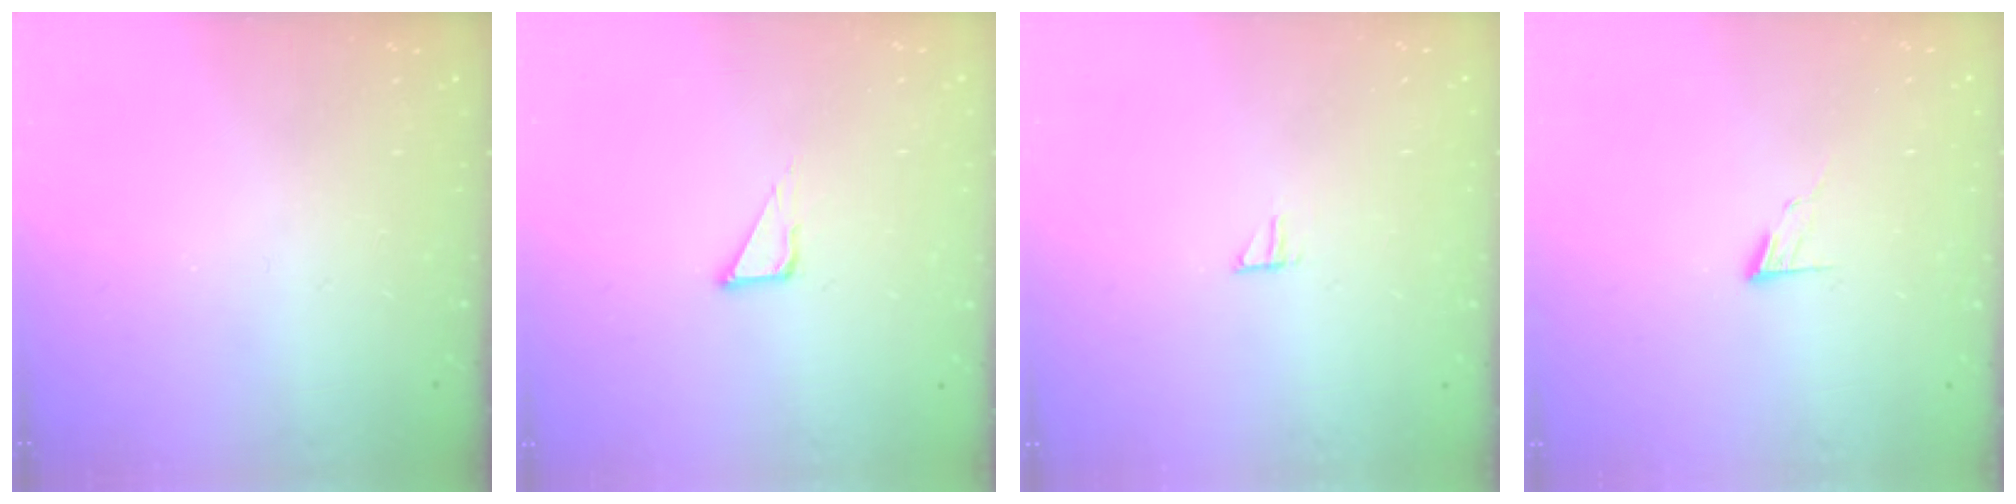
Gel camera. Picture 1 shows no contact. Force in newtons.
{"total": 3.6, "press": 3.6, "slide": 0.3}
{"total": 5.4, "press": 5.4, "slide": 0.5}
{"total": 6.0, "press": 5.9, "slide": 0.6}